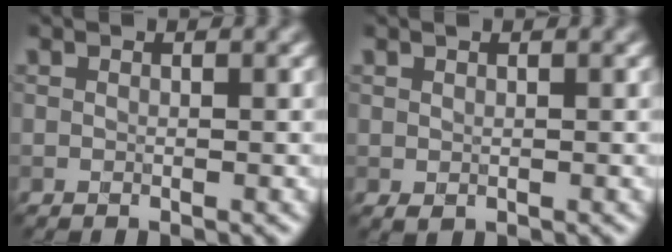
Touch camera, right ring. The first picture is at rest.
{"total": 0.7, "force": [0.2, 0.5, 0.5], "torque": [-0.011, 0.001, 0.004]}